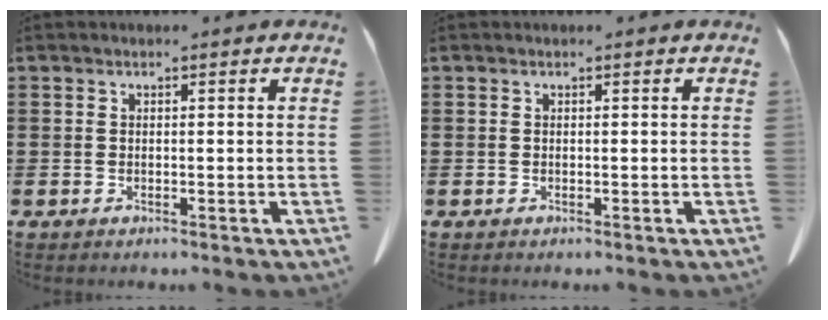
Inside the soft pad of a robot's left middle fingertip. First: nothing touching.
{"total": 0.0}